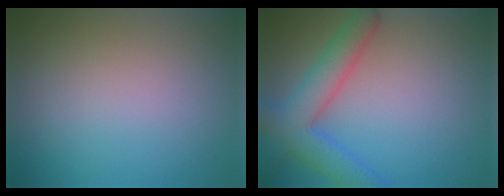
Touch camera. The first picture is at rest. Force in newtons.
{"total": 5.5, "press": 5.5, "slide": 0.4}